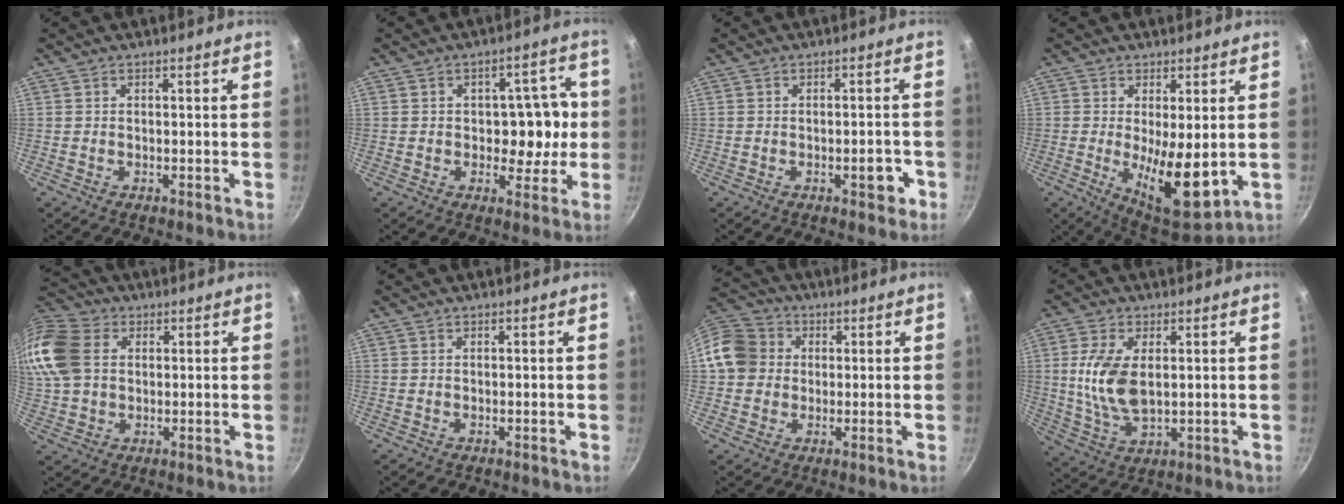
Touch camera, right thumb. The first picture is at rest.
{"total": 9.3, "force": [-0.5, 6.5, 6.6], "torque": [-0.035, 0.018, -0.009]}
{"total": 3.9, "force": [-1.6, 1.8, 3.0], "torque": [-0.016, 0.019, -0.020]}
{"total": 11.8, "force": [-0.5, 4.3, 11.0], "torque": [-0.159, -0.028, 0.004]}
{"total": 19.9, "force": [4.3, 15.2, 12.1], "torque": [-0.288, 0.030, 0.073]}
{"total": 0.0}
{"total": 10.8, "force": [1.1, 9.8, 4.4], "torque": [-0.056, 0.021, 0.003]}
{"total": 10.7, "force": [1.5, 5.7, 9.0], "torque": [-0.178, -0.010, 0.034]}